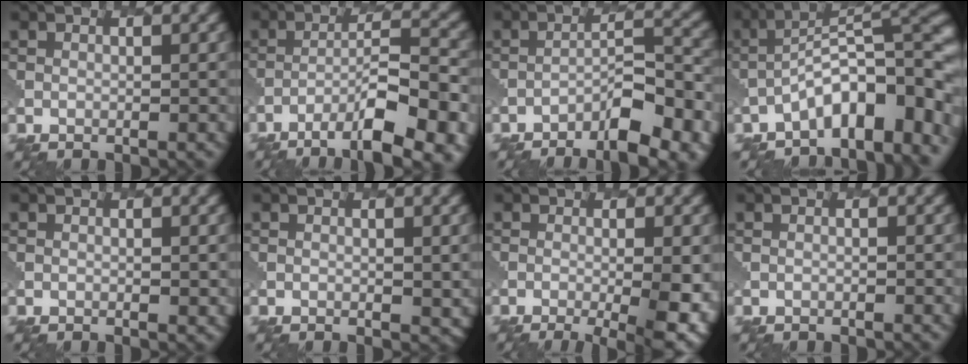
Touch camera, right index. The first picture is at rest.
{"total": 9.8, "force": [-5.7, 2.1, 7.6], "torque": [-0.119, 0.012, -0.088]}
{"total": 7.2, "force": [-4.7, 2.1, 5.0], "torque": [-0.075, 0.011, -0.073]}
{"total": 10.0, "force": [-4.5, 3.7, 8.1], "torque": [-0.114, 0.015, -0.076]}
{"total": 0.8, "force": [0.2, 0.3, 0.7], "torque": [-0.010, -0.002, 0.005]}
{"total": 2.0, "force": [0.1, 1.2, 1.6], "torque": [-0.018, -0.006, 0.007]}
{"total": 7.3, "force": [-2.1, 2.2, 6.7], "torque": [-0.090, -0.010, -0.023]}
{"total": 0.0}